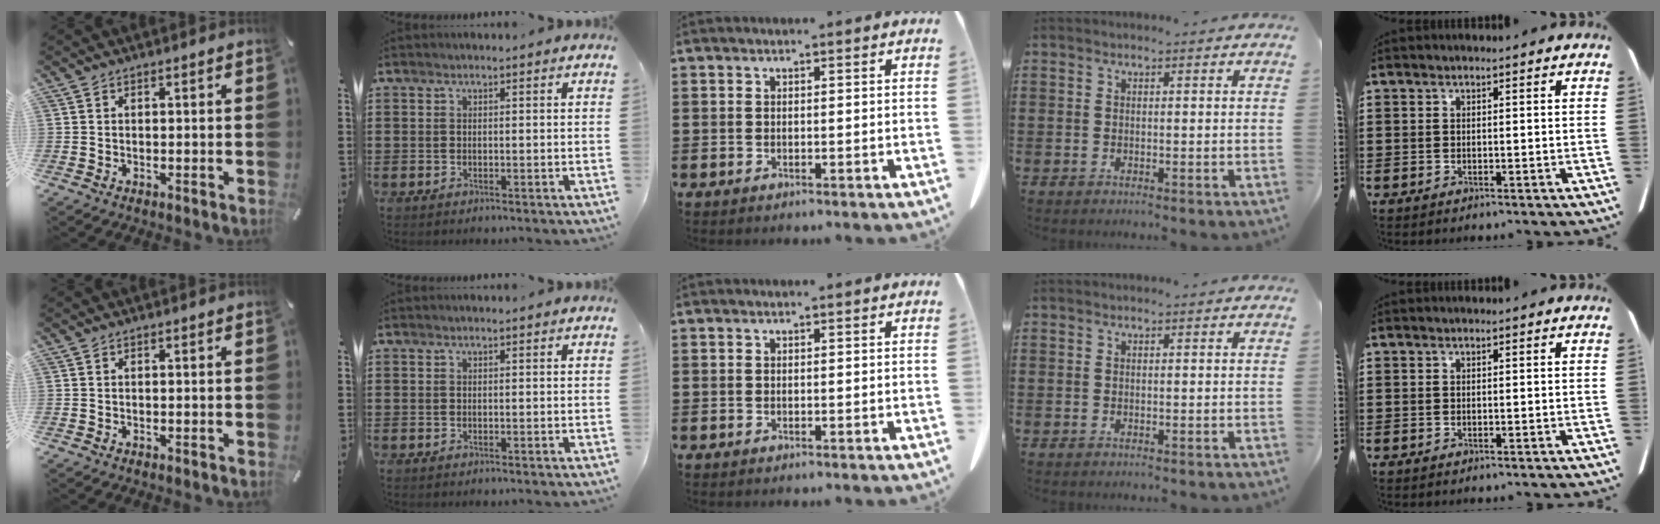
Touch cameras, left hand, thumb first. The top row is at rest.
{}